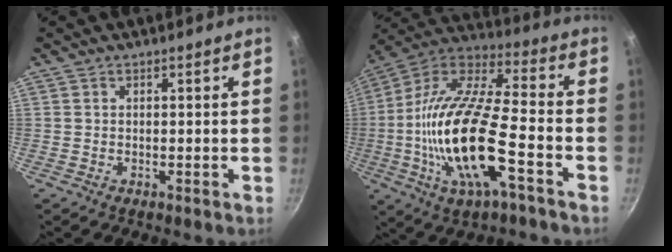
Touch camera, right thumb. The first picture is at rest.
{"total": 22.9, "force": [-6.3, 7.6, 20.7], "torque": [-0.398, 0.025, -0.134]}